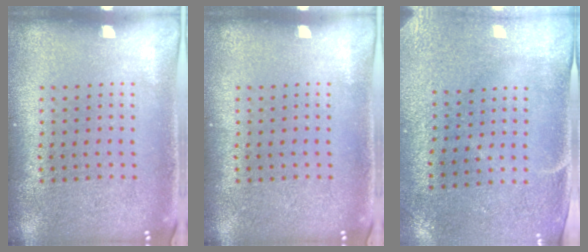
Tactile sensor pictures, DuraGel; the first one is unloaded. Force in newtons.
{"total": 0.0}
{"total": 2.9, "press": 2.4, "slide": 1.6}